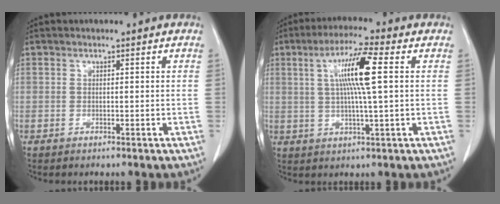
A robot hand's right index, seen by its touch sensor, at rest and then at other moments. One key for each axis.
{"total": 9.2, "fx": 2.0, "fy": -0.2, "fz": 9.0, "tx": -0.166, "ty": 0.005, "tz": 0.034}